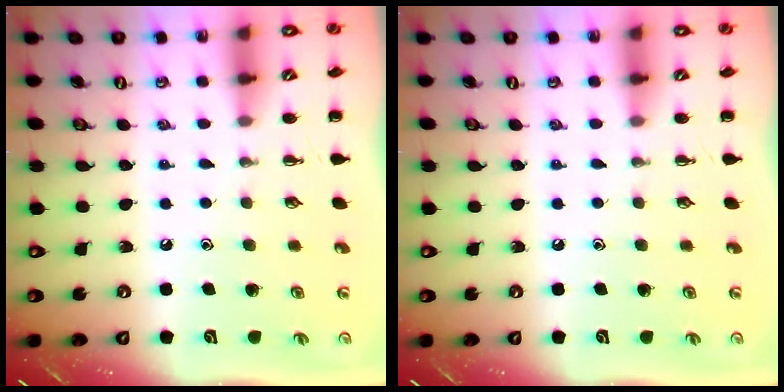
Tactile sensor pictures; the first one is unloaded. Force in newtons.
{"total": 0.0}